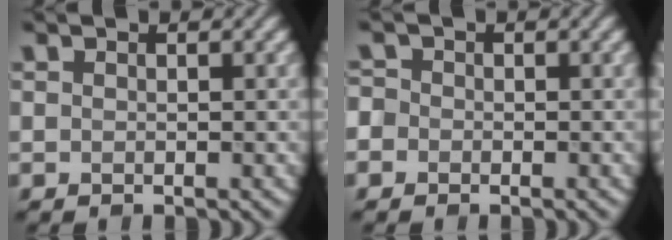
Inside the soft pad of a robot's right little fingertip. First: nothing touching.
{"total": 1.6, "force": [-0.4, 1.5, 0.4], "torque": [0.005, 0.010, -0.022]}